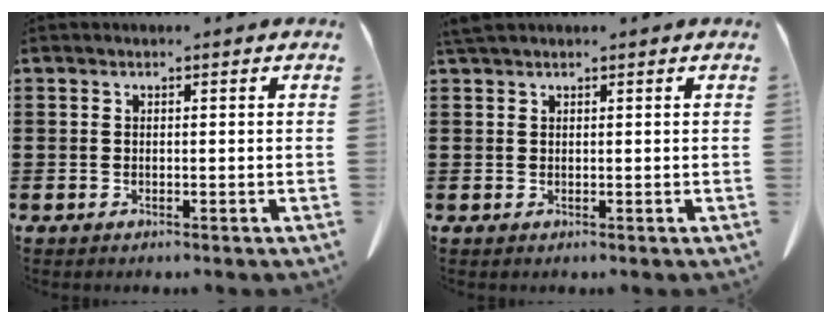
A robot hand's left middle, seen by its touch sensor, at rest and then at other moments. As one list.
[{"total": 1.2, "force": [1.1, 0.1, 0.5], "torque": [-0.013, -0.002, 0.022]}]